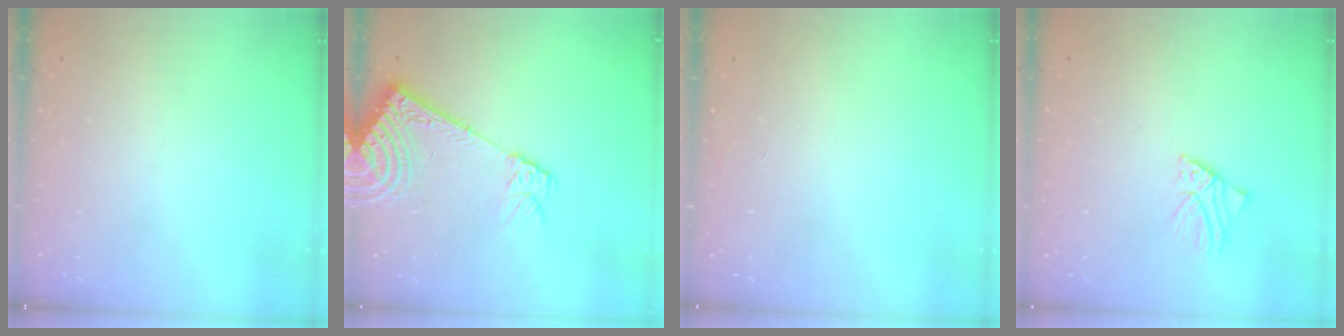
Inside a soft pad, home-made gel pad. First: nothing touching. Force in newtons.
{"total": 13.3, "press": 13.0, "slide": 2.7}
{"total": 3.1, "press": 3.0, "slide": 0.3}
{"total": 1.5, "press": 1.5, "slide": 0.1}